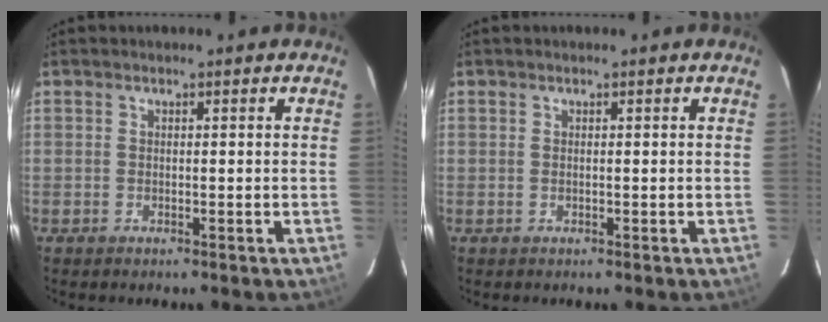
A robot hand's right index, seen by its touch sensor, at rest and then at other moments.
{"total": 0.0}